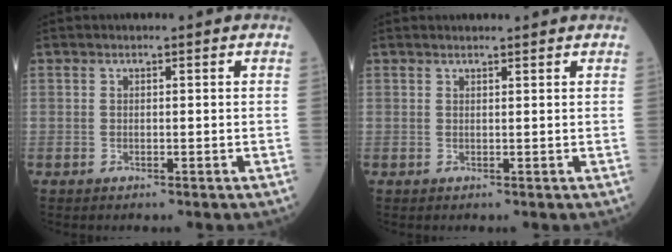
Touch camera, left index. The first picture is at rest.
{"total": 2.9, "force": [2.8, 0.0, 0.7], "torque": [-0.011, 0.014, 0.034]}